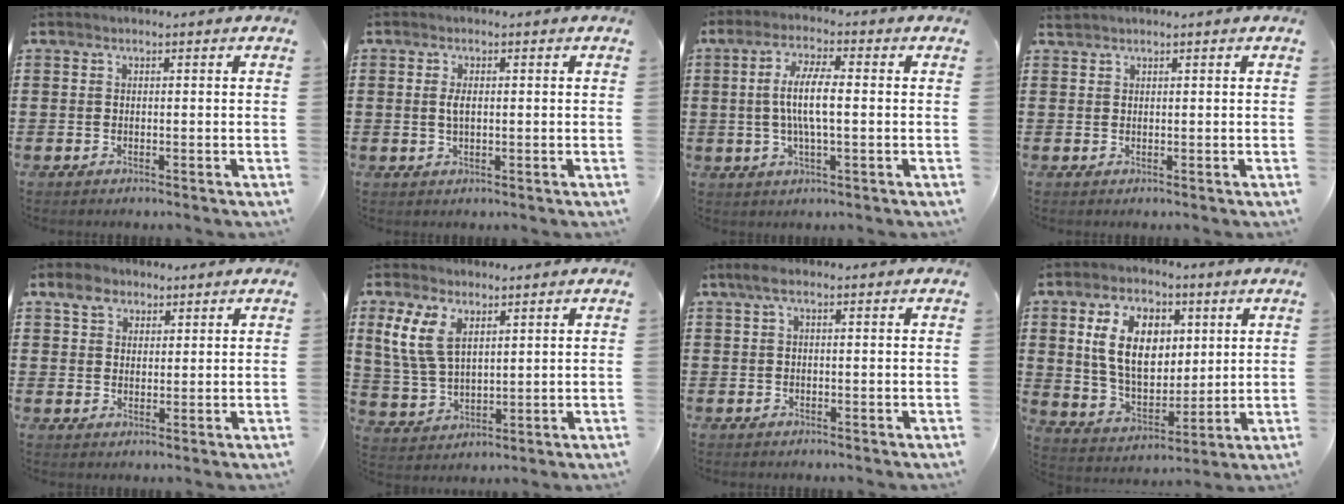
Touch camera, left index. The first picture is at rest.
{"total": 2.1, "force": [0.2, 0.9, 1.9], "torque": [-0.047, 0.001, 0.000]}
{"total": 7.2, "force": [-0.2, 1.8, 6.9], "torque": [-0.139, 0.001, -0.011]}
{"total": 0.6, "force": [0.6, 0.0, 0.1], "torque": [-0.003, -0.001, 0.012]}
{"total": 4.2, "force": [2.5, 3.1, 1.4], "torque": [-0.035, 0.011, 0.044]}
{"total": 7.6, "force": [3.6, 4.4, 5.0], "torque": [-0.127, 0.007, 0.064]}
{"total": 1.9, "force": [-0.2, 0.6, 1.8], "torque": [-0.033, 0.003, -0.005]}
{"total": 11.4, "force": [3.9, 7.3, 7.8], "torque": [-0.170, 0.012, 0.070]}